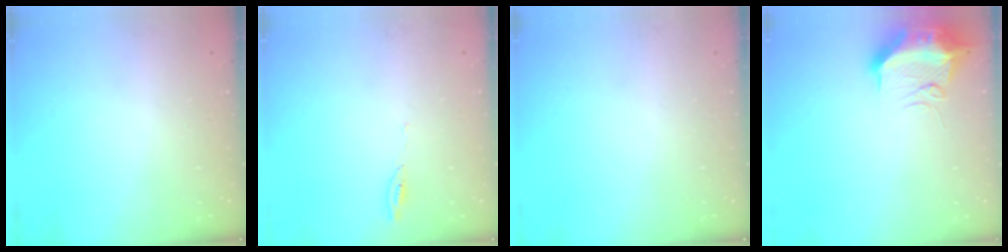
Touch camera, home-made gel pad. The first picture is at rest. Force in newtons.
{"total": 2.9, "press": 2.9, "slide": 0.4}
{"total": 0.0}
{"total": 12.4, "press": 12.3, "slide": 1.3}